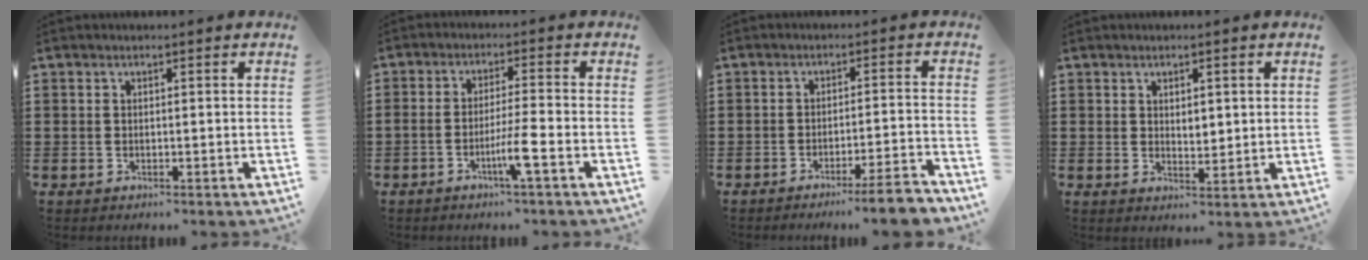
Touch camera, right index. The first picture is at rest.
{"total": 5.1, "force": [-2.5, -0.1, 4.4], "torque": [-0.081, -0.011, -0.046]}
{"total": 5.1, "force": [-4.2, -0.4, 2.9], "torque": [-0.045, -0.014, -0.077]}
{"total": 1.9, "force": [1.0, 1.1, 1.2], "torque": [-0.018, 0.003, 0.016]}